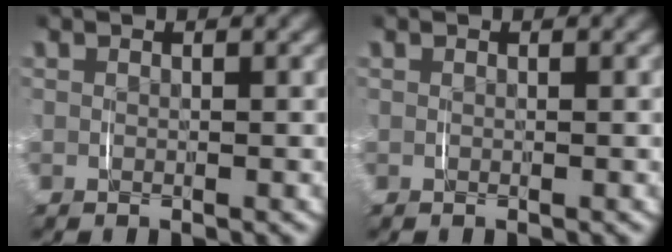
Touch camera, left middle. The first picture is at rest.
{"total": 0.0}